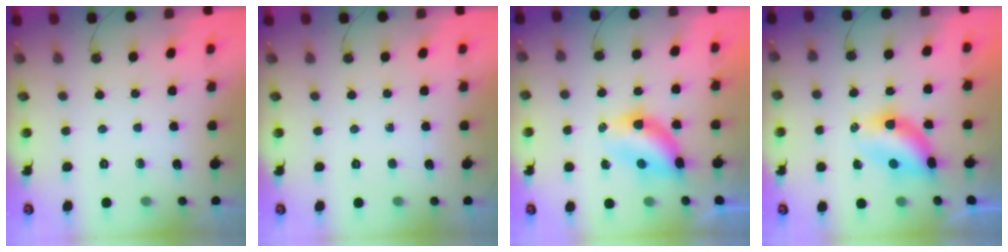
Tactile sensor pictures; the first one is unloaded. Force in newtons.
{"total": 0.0}
{"total": 6.7, "press": 6.5, "slide": 1.9}
{"total": 5.8, "press": 5.8, "slide": 0.5}